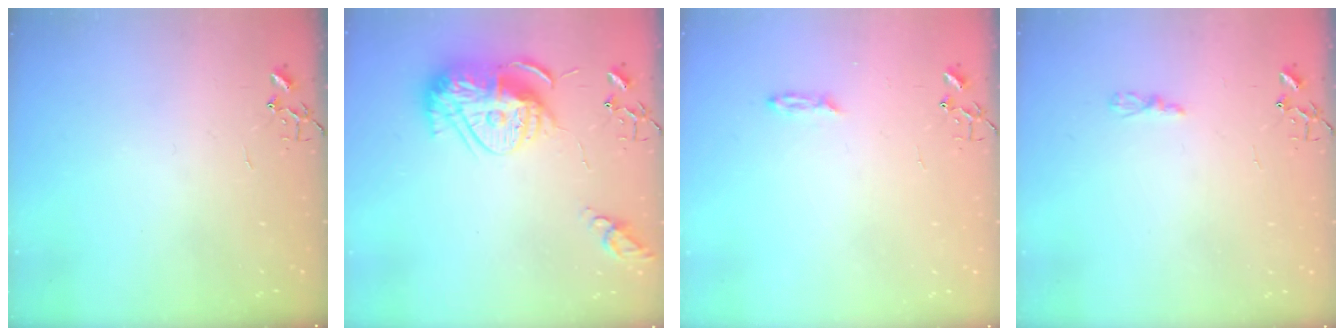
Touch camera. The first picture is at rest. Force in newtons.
{"total": 15.2, "press": 15.1, "slide": 1.4}
{"total": 2.2, "press": 2.2, "slide": 0.4}
{"total": 2.9, "press": 2.9, "slide": 0.4}